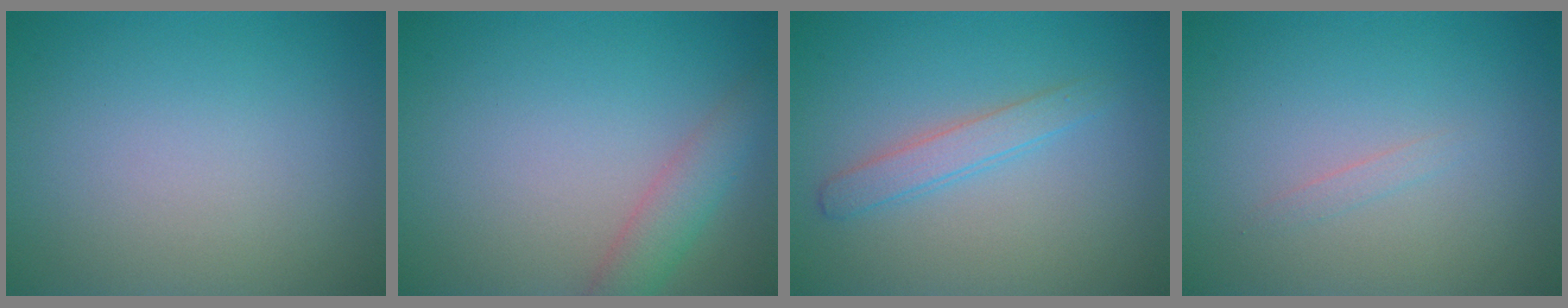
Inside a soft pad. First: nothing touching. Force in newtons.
{"total": 2.8, "press": 2.8, "slide": 0.2}
{"total": 2.1, "press": 2.1, "slide": 0.0}
{"total": 0.6, "press": 0.6, "slide": 0.0}